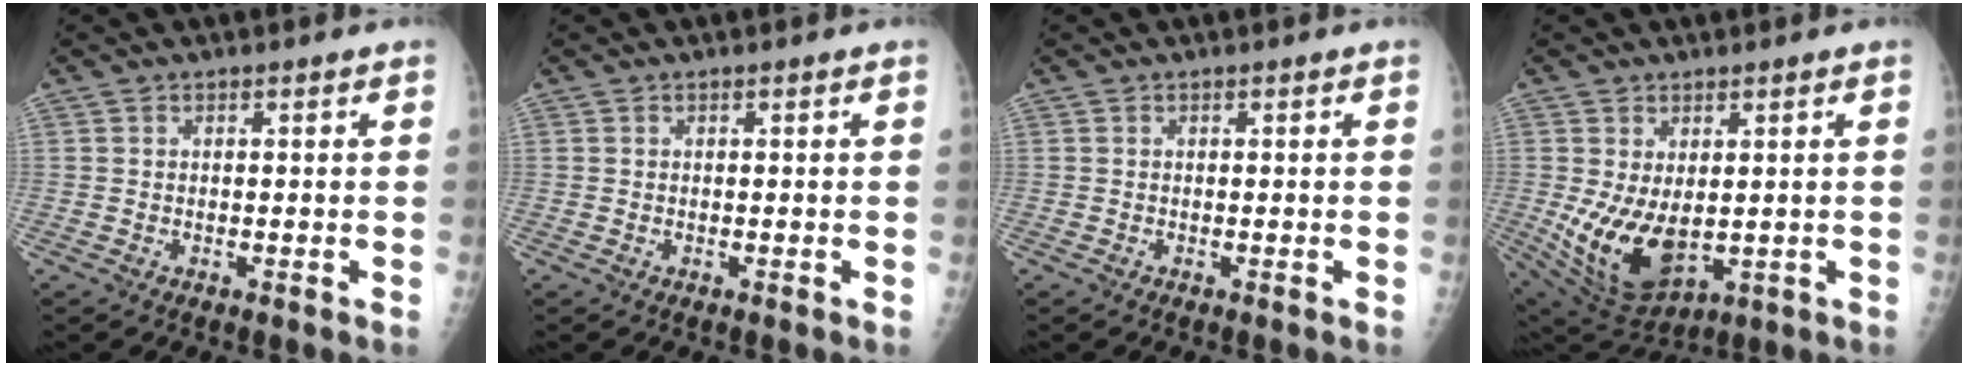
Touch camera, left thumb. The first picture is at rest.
{"total": 0.0}
{"total": 0.0}
{"total": 12.1, "force": [-0.5, 7.2, 9.7], "torque": [-0.166, -0.019, 0.021]}